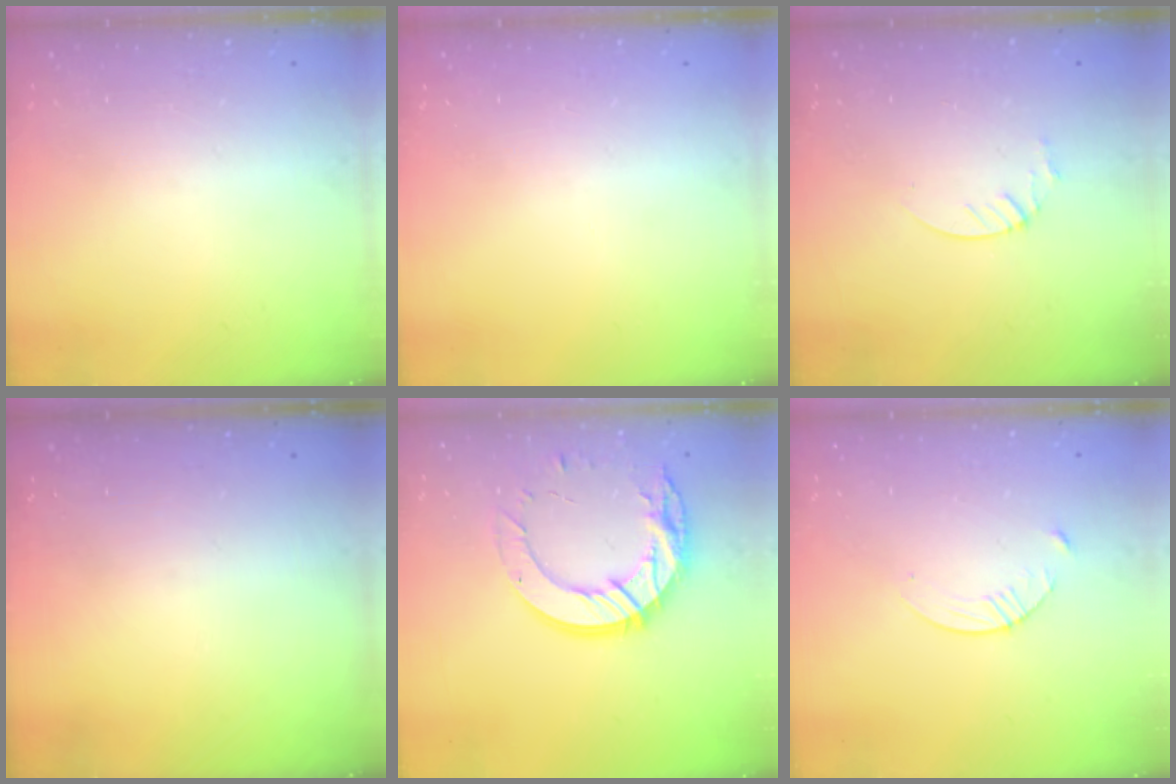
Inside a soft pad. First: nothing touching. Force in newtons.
{"total": 0.0}
{"total": 2.1, "press": 2.1, "slide": 0.2}
{"total": 0.0}
{"total": 16.4, "press": 16.4, "slide": 1.4}
{"total": 3.1, "press": 3.1, "slide": 0.4}